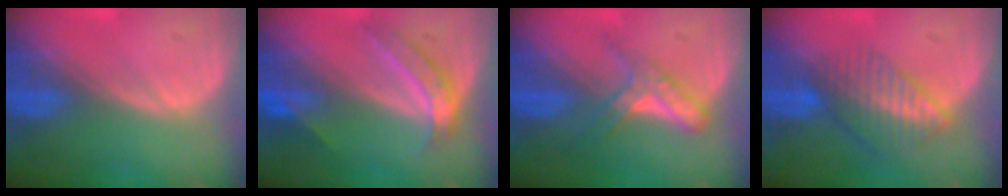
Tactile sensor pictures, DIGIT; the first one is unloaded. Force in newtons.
{"total": 5.6, "press": 4.8, "slide": 2.9}
{"total": 5.9, "press": 5.1, "slide": 3.0}
{"total": 6.7, "press": 5.8, "slide": 3.4}